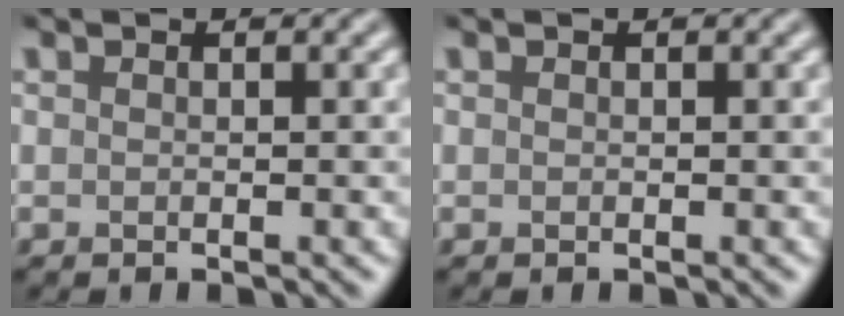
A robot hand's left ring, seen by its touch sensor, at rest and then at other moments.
{"total": 0.0}